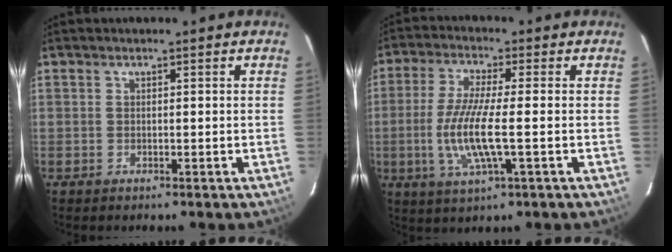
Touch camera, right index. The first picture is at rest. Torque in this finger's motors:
{"motor_torque": [0.42, -0.09, 0.37, 0.15]}